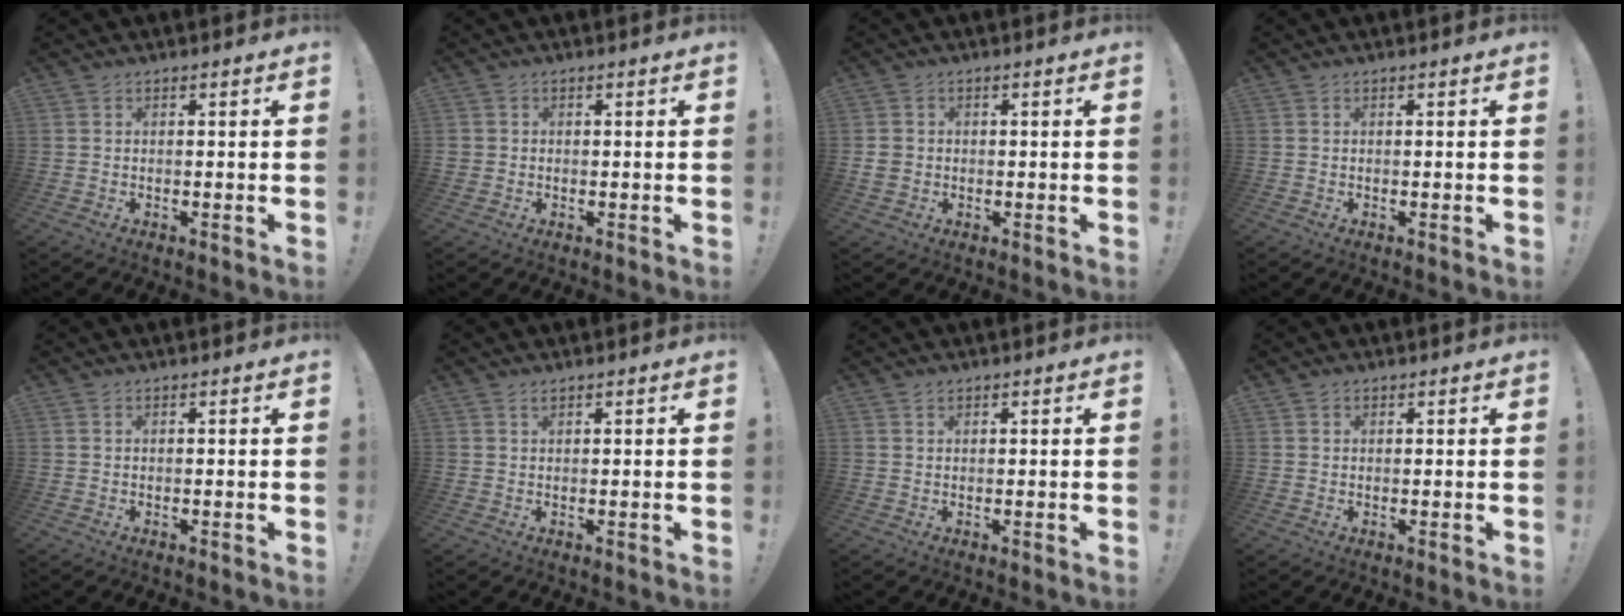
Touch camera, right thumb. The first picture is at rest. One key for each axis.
{"total": 1.4, "fx": -0.2, "fy": 1.4, "fz": 0.4, "tx": -0.013, "ty": 0.007, "tz": -0.001}
{"total": 3.1, "fx": 0.0, "fy": 2.8, "fz": 1.3, "tx": -0.014, "ty": 0.003, "tz": 0.001}
{"total": 0.0}
{"total": 0.0}
{"total": 0.8, "fx": 0.7, "fy": 0.2, "fz": 0.4, "tx": -0.004, "ty": -0.002, "tz": 0.012}
{"total": 0.8, "fx": 0.6, "fy": 0.5, "fz": 0.2, "tx": -0.005, "ty": 0.000, "tz": 0.012}
{"total": 0.9, "fx": 0.6, "fy": 0.8, "fz": 0.1, "tx": -0.001, "ty": 0.001, "tz": 0.011}